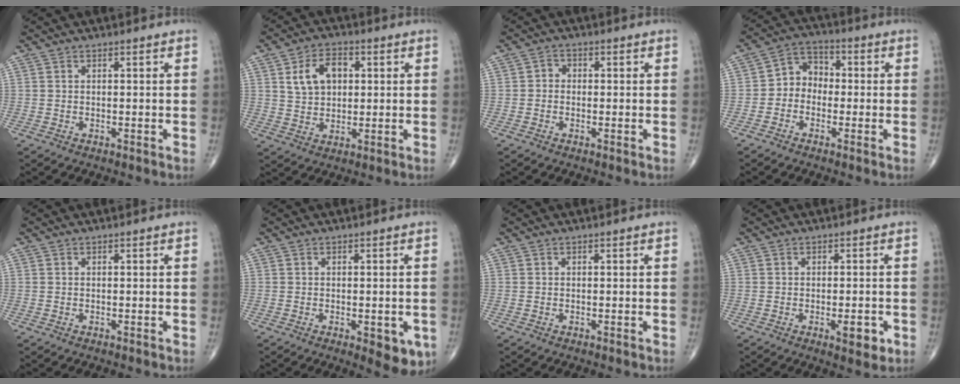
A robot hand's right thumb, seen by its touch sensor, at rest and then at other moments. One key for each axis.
{"total": 8.4, "fx": 2.3, "fy": 5.7, "fz": 5.7, "tx": -0.075, "ty": 0.002, "tz": 0.040}
{"total": 1.9, "fx": -0.3, "fy": 1.6, "fz": 0.8, "tx": 0.002, "ty": 0.007, "tz": -0.014}
{"total": 6.1, "fx": -1.2, "fy": 5.1, "fz": 3.1, "tx": -0.021, "ty": 0.029, "tz": -0.042}
{"total": 0.0}
{"total": 6.6, "fx": -2.2, "fy": 2.7, "fz": 5.6, "tx": -0.048, "ty": -0.008, "tz": -0.021}
{"total": 0.0}
{"total": 4.3, "fx": -1.5, "fy": 1.6, "fz": 3.7, "tx": -0.039, "ty": -0.003, "tz": -0.016}